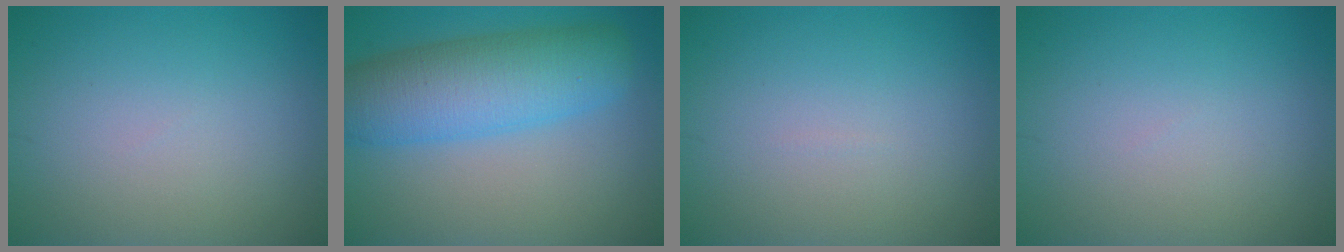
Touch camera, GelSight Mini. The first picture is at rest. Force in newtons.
{"total": 8.1, "press": 8.1, "slide": 0.4}
{"total": 0.0}
{"total": 0.0}